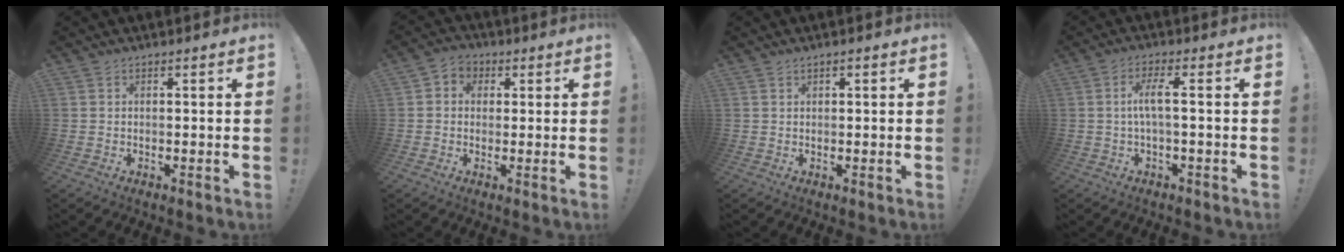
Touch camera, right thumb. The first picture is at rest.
{"total": 4.1, "force": [-0.1, 3.8, 1.6], "torque": [-0.019, 0.003, -0.001]}
{"total": 0.6, "force": [0.3, 0.3, 0.4], "torque": [-0.012, 0.003, 0.006]}
{"total": 5.8, "force": [0.1, 0.8, 5.8], "torque": [-0.108, 0.004, -0.003]}